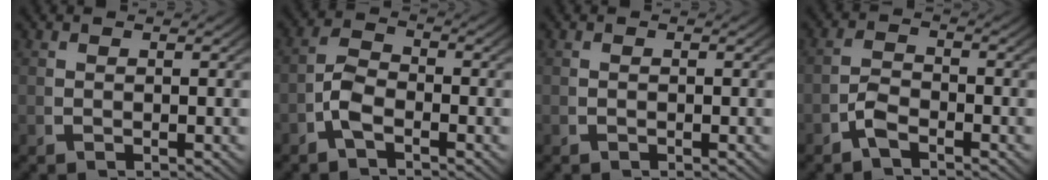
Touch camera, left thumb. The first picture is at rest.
{"total": 3.5, "force": [-1.1, 2.3, 2.4], "torque": [-0.047, -0.007, -0.026]}
{"total": 0.0}
{"total": 2.2, "force": [-1.5, 1.1, 1.1], "torque": [-0.022, -0.005, -0.031]}